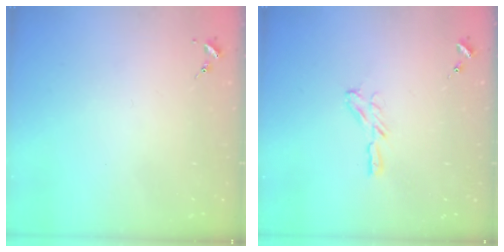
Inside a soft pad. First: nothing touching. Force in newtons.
{"total": 5.8, "press": 5.8, "slide": 0.2}